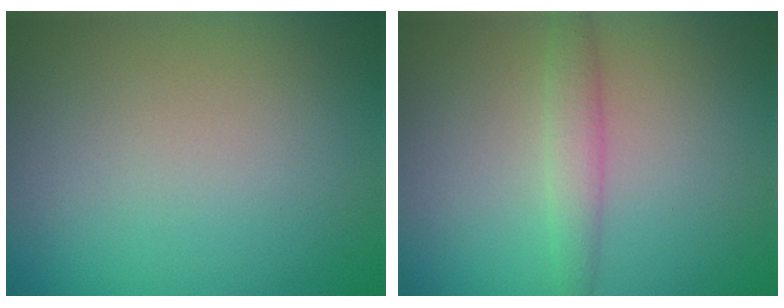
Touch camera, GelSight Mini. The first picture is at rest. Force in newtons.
{"total": 2.1, "press": 2.1, "slide": 0.1}